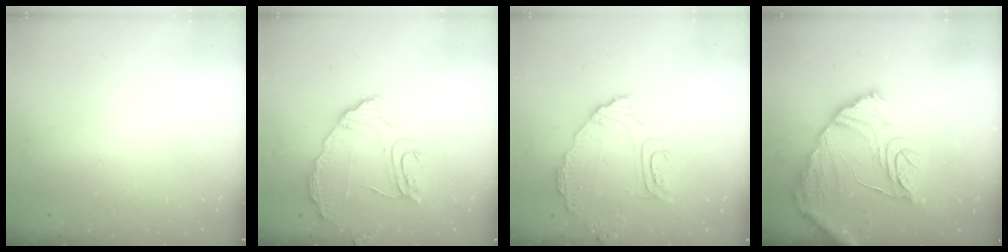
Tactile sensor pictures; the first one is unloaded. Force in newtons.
{"total": 9.6, "press": 9.6, "slide": 0.2}
{"total": 10.1, "press": 10.0, "slide": 1.0}
{"total": 16.2, "press": 16.1, "slide": 1.8}